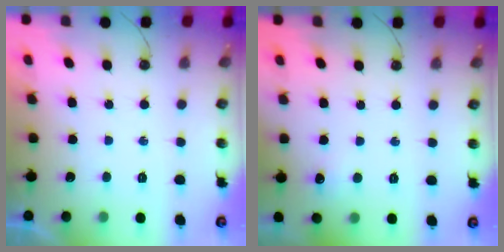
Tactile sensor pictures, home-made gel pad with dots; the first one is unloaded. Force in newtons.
{"total": 4.4, "press": 4.4, "slide": 0.6}